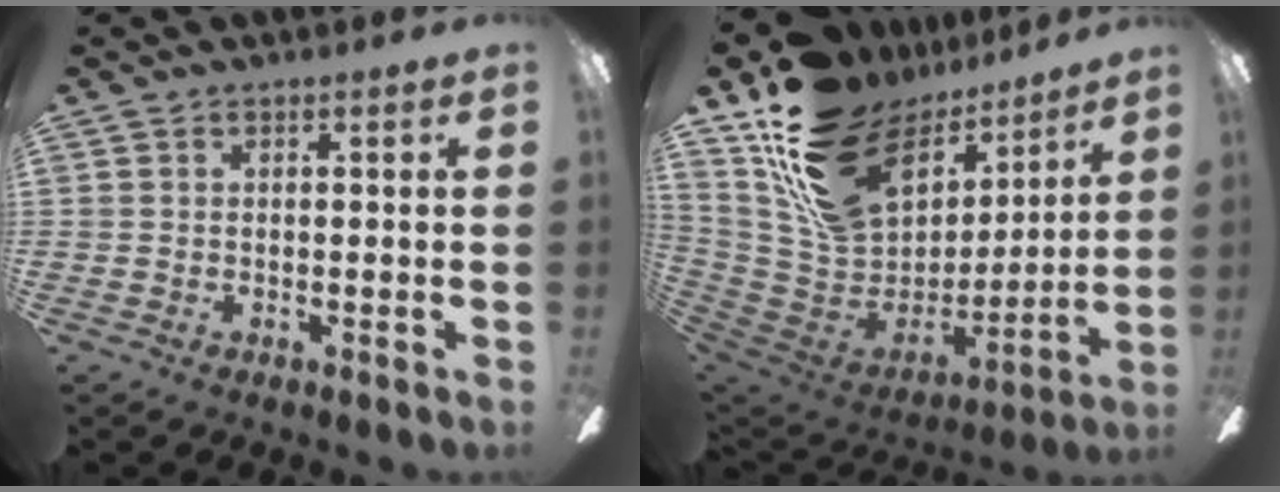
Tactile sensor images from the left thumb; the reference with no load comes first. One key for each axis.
{"total": 23.4, "fx": 13.4, "fy": 15.3, "fz": 11.5, "tx": -0.202, "ty": -0.076, "tz": 0.270}